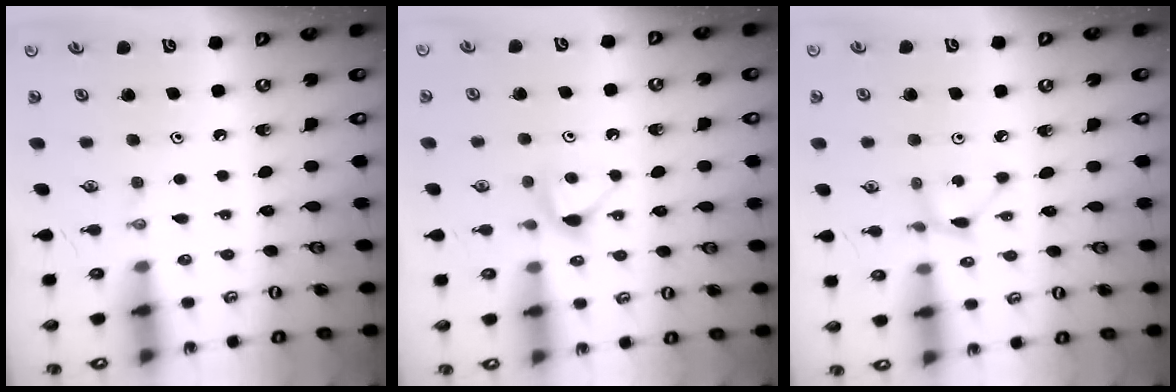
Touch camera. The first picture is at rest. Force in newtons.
{"total": 6.0, "press": 6.0, "slide": 0.8}
{"total": 1.9, "press": 1.9, "slide": 0.1}